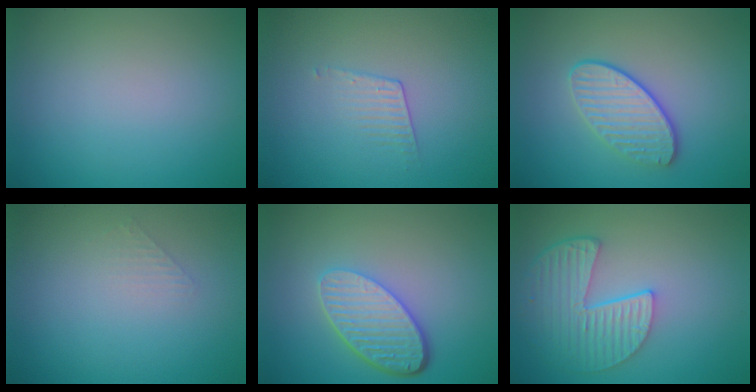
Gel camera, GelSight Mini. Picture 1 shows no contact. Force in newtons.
{"total": 1.1, "press": 0.4, "slide": 1.1}
{"total": 3.5, "press": 3.3, "slide": 1.3}
{"total": 1.0, "press": 1.0, "slide": 0.1}
{"total": 5.3, "press": 3.9, "slide": 3.6}
{"total": 5.3, "press": 4.3, "slide": 3.1}